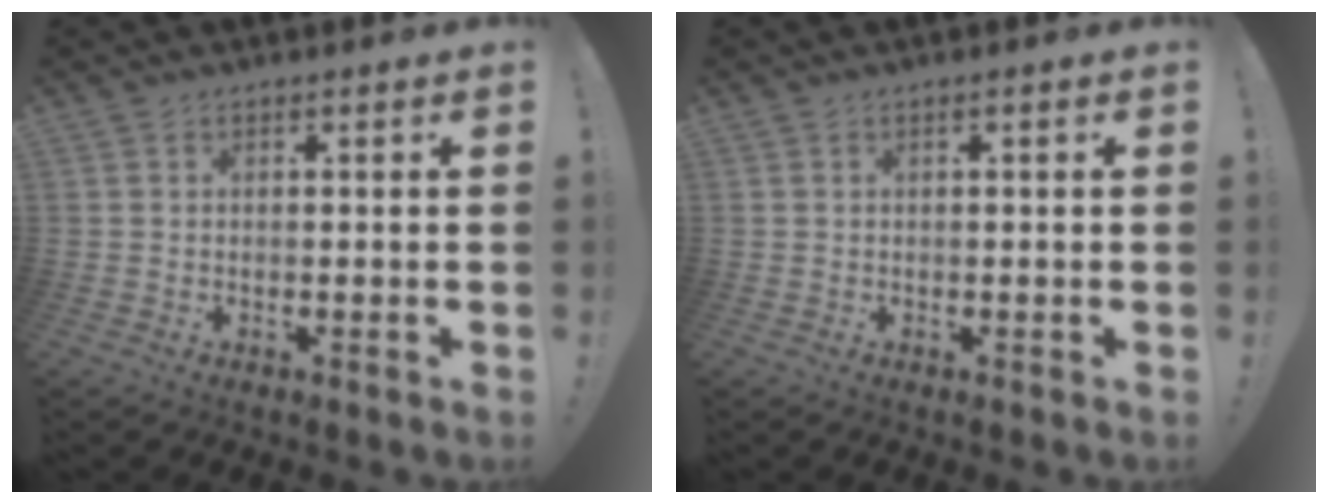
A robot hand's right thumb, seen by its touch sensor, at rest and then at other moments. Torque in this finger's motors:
{"motor_torque": [-0.07, -0.03, -0.15, -0.10, -0.02]}